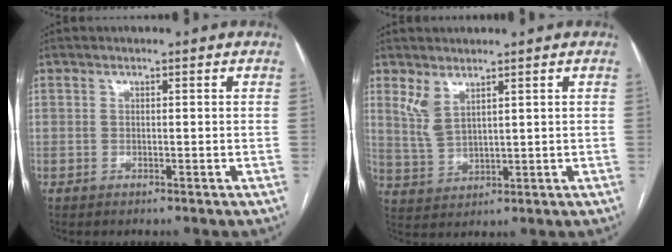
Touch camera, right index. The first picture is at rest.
{"total": 4.4, "force": [2.9, 1.4, 2.9], "torque": [-0.072, -0.004, 0.070]}